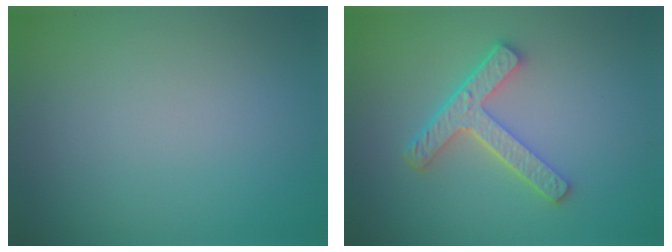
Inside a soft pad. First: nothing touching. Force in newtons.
{"total": 4.3, "press": 3.3, "slide": 2.8}